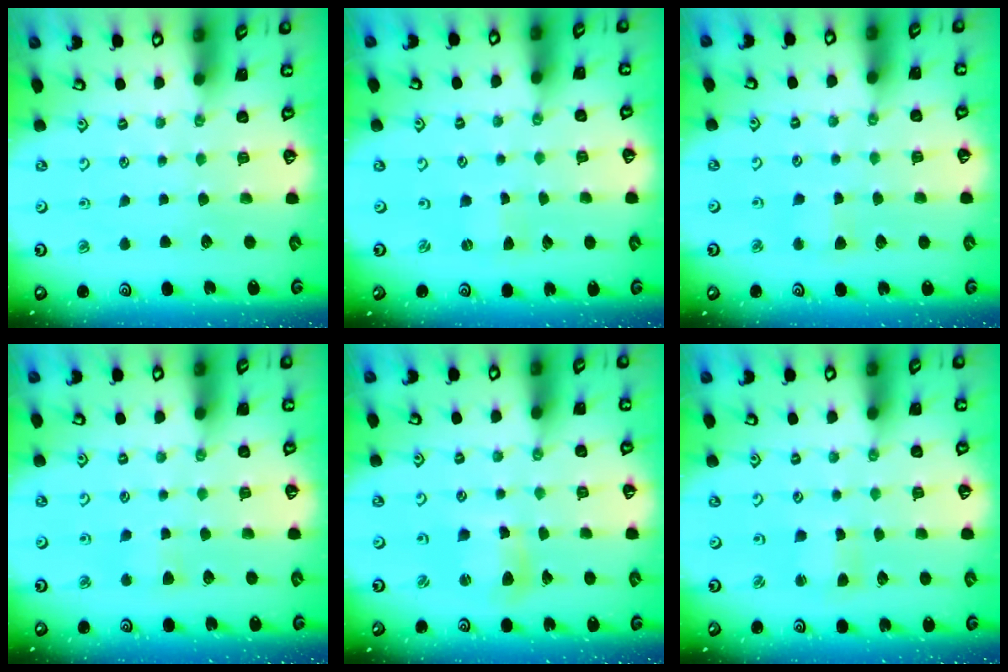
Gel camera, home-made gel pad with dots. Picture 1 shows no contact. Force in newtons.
{"total": 0.0}
{"total": 2.6, "press": 2.5, "slide": 0.6}
{"total": 2.8, "press": 2.7, "slide": 0.5}
{"total": 6.8, "press": 6.7, "slide": 1.1}
{"total": 2.3, "press": 2.3, "slide": 0.4}